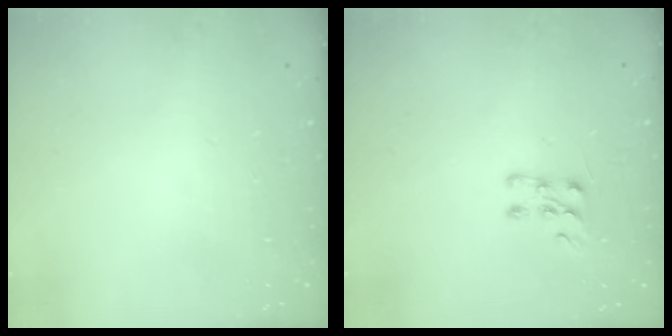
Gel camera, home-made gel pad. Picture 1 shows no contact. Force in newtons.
{"total": 6.3, "press": 6.1, "slide": 1.6}